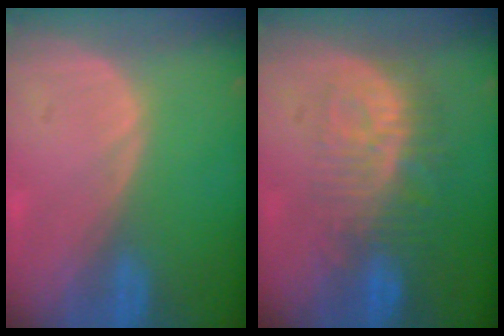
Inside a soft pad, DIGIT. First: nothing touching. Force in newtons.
{"total": 9.5, "press": 8.5, "slide": 4.1}